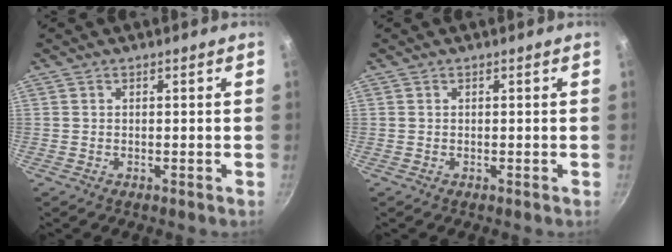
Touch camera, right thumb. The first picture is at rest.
{"total": 0.0}